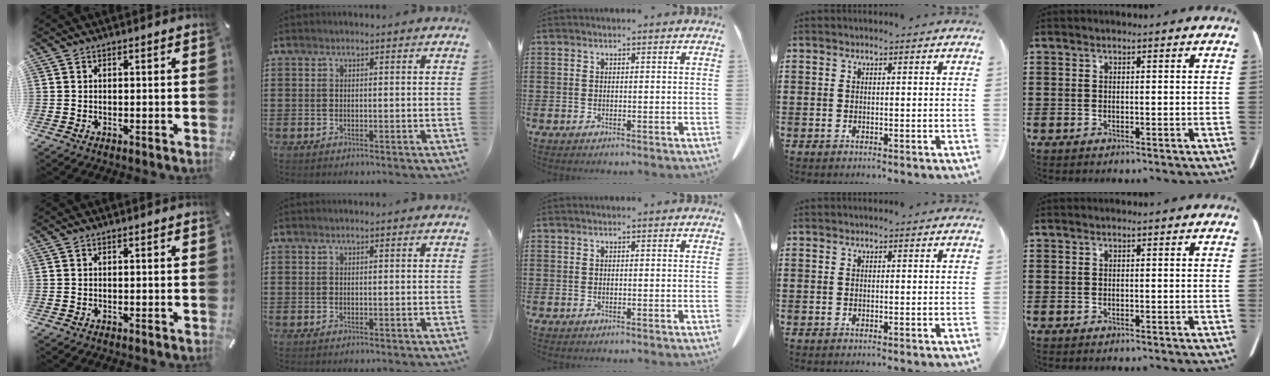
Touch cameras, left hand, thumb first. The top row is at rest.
{}